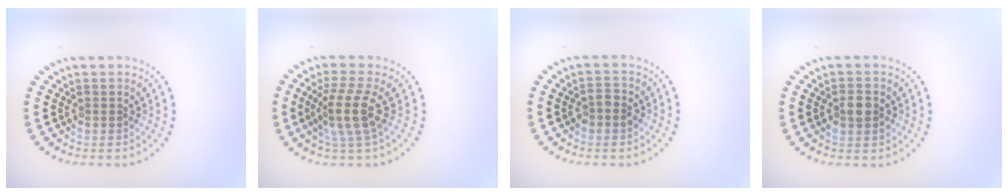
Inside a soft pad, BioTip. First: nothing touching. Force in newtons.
{"total": 3.7, "press": 2.9, "slide": 2.3}
{"total": 1.7, "press": 1.7, "slide": 0.3}
{"total": 2.5, "press": 2.5, "slide": 0.2}